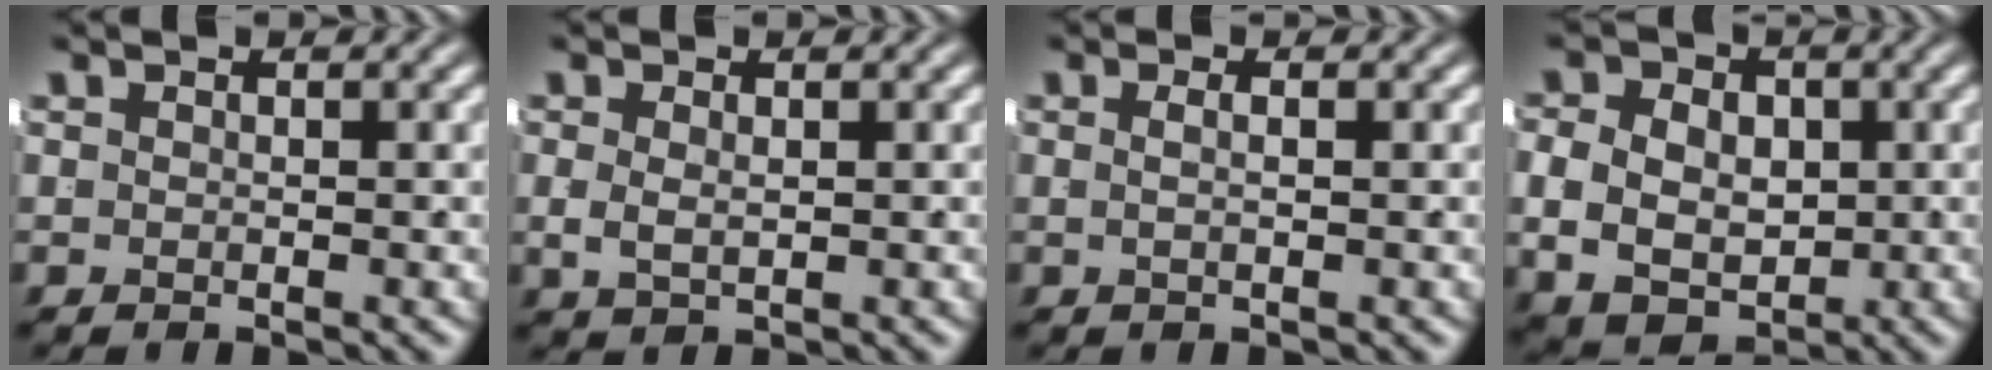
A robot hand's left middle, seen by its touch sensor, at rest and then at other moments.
{"total": 1.4, "force": [0.2, 0.9, 1.1], "torque": [-0.027, -0.005, 0.014]}
{"total": 1.2, "force": [-0.2, -0.5, 1.0], "torque": [-0.015, 0.004, -0.003]}
{"total": 7.7, "force": [-1.2, 6.3, 4.3], "torque": [-0.078, -0.020, -0.009]}